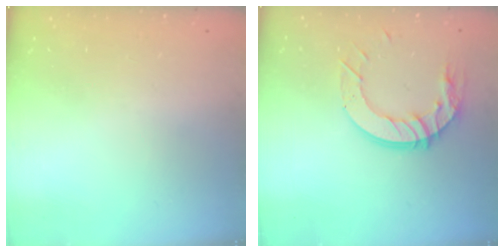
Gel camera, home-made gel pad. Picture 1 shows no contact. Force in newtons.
{"total": 11.6, "press": 11.6, "slide": 1.2}